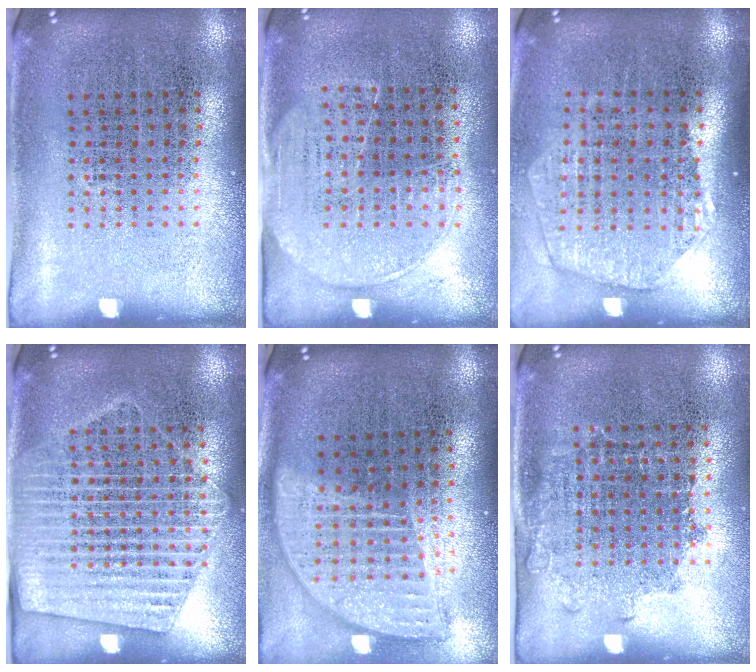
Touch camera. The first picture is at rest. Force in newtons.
{"total": 1.5, "press": 1.2, "slide": 0.9}
{"total": 1.8, "press": 1.7, "slide": 0.8}
{"total": 2.0, "press": 1.8, "slide": 0.9}
{"total": 1.8, "press": 1.5, "slide": 1.1}
{"total": 1.1, "press": 0.9, "slide": 0.6}